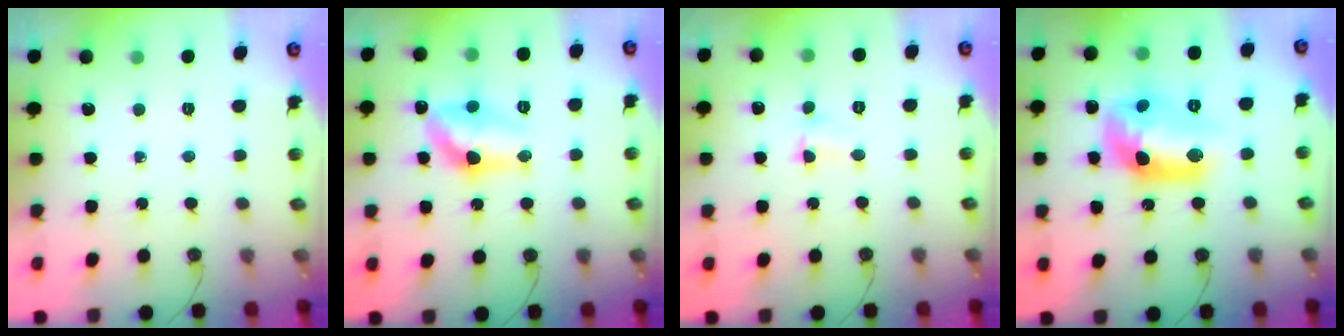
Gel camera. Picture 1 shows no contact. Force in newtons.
{"total": 12.5, "press": 12.5, "slide": 0.6}
{"total": 1.0, "press": 1.0, "slide": 0.4}
{"total": 15.1, "press": 15.0, "slide": 1.1}